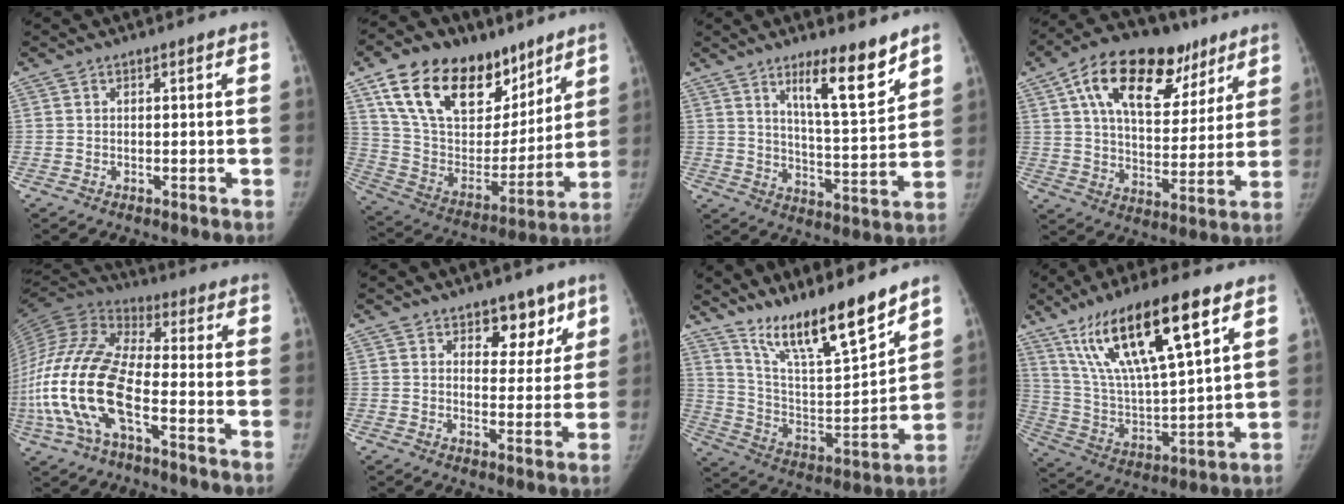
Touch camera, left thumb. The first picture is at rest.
{"total": 26.7, "force": [16.0, 15.7, 14.5], "torque": [-0.214, -0.029, 0.284]}
{"total": 11.9, "force": [8.1, 2.3, 8.4], "torque": [-0.115, -0.067, 0.137]}
{"total": 24.1, "force": [12.4, 13.2, 15.9], "torque": [-0.215, 0.000, 0.200]}
{"total": 20.2, "force": [-6.4, 8.2, 17.3], "torque": [-0.393, 0.036, -0.123]}
{"total": 7.3, "force": [4.8, 4.5, 3.3], "torque": [0.000, -0.027, 0.068]}
{"total": 18.1, "force": [14.5, 3.1, 10.5], "torque": [-0.145, -0.085, 0.264]}
{"total": 22.4, "force": [12.4, 5.9, 17.8], "torque": [-0.312, -0.029, 0.232]}